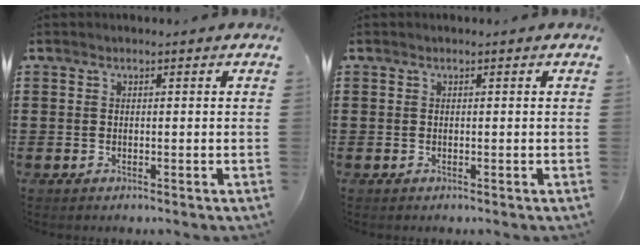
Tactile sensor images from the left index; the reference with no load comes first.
{"total": 0.0}